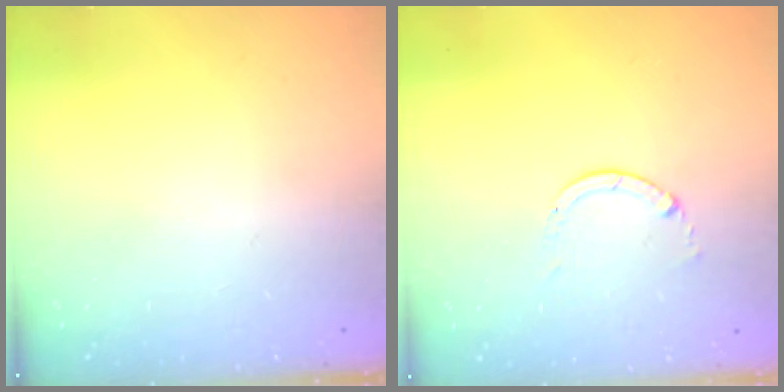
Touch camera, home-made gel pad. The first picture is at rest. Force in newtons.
{"total": 0.6, "press": 0.5, "slide": 0.1}